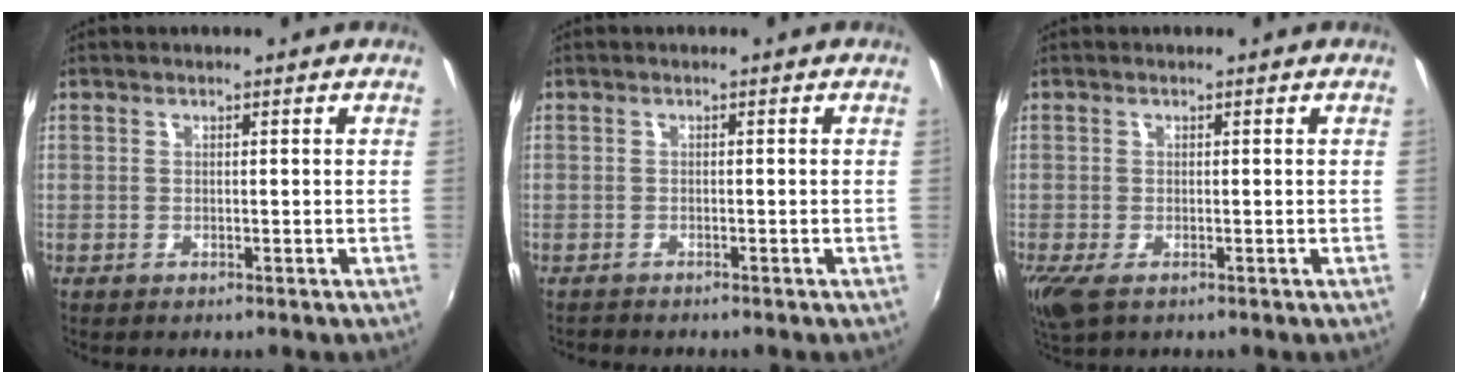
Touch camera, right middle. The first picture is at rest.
{"total": 1.5, "force": [-1.4, 0.4, 0.2], "torque": [-0.010, -0.006, -0.024]}
{"total": 3.4, "force": [-2.0, 1.6, 2.3], "torque": [-0.048, -0.016, -0.034]}